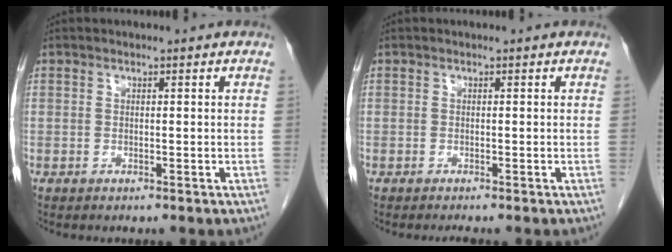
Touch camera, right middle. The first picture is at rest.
{"total": 1.2, "force": [-1.0, -0.1, 0.6], "torque": [-0.006, 0.000, -0.014]}